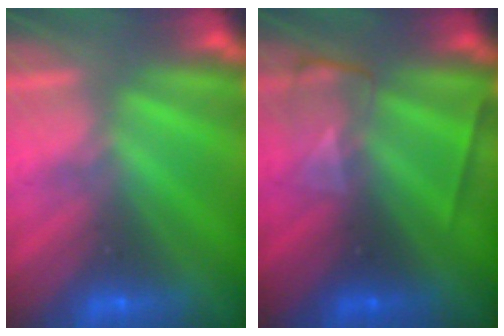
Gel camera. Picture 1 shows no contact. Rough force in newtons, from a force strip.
{"total": 2.1}